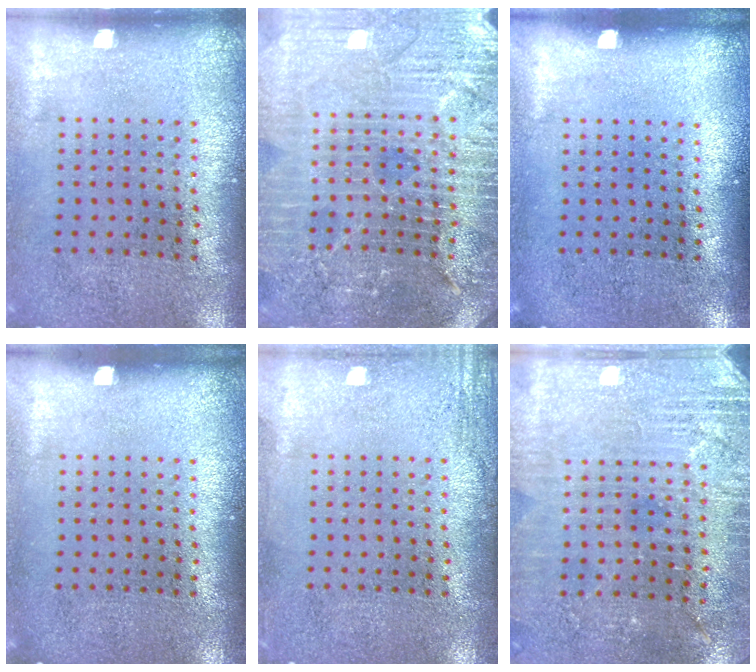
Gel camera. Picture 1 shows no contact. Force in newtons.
{"total": 4.4, "press": 4.2, "slide": 1.5}
{"total": 0.0}
{"total": 0.0}
{"total": 1.8, "press": 1.8, "slide": 0.2}
{"total": 2.8, "press": 2.8, "slide": 0.4}